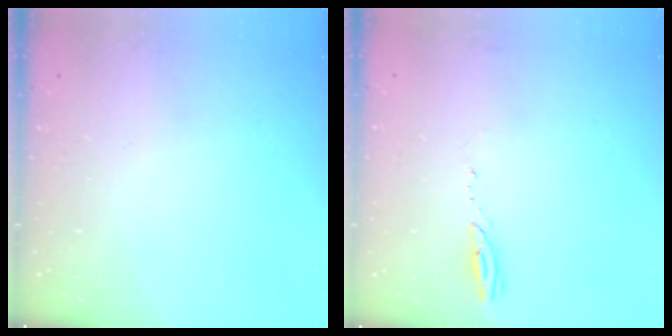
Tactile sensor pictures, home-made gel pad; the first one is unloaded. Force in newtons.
{"total": 2.4, "press": 2.4, "slide": 0.3}